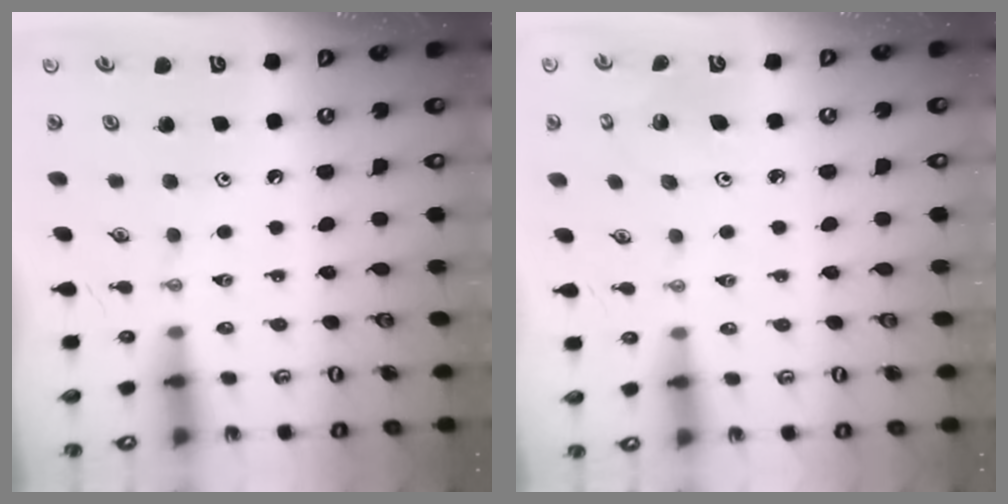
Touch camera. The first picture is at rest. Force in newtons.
{"total": 3.0, "press": 3.0, "slide": 0.2}